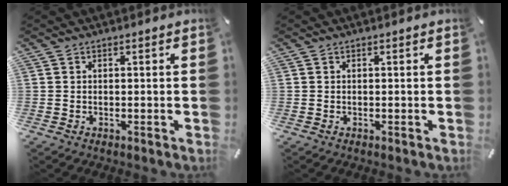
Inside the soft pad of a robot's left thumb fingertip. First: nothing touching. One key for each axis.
{"total": 0.0}